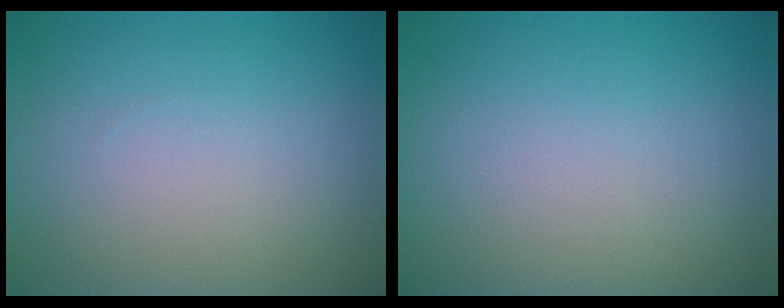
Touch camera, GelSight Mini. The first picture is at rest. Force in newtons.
{"total": 0.0}